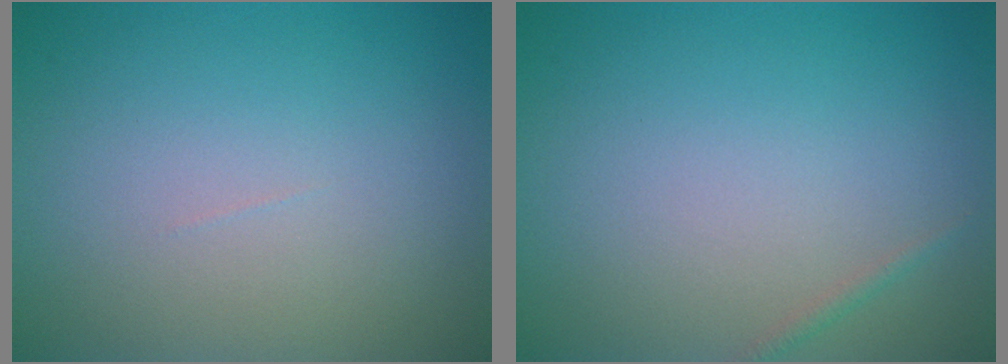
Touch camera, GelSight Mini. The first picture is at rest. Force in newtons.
{"total": 0.6, "press": 0.6, "slide": 0.0}